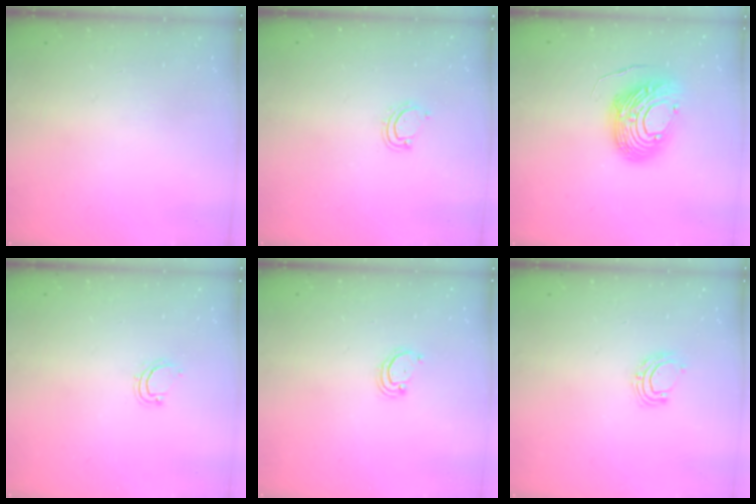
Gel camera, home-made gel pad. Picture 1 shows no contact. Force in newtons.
{"total": 4.9, "press": 4.9, "slide": 0.3}
{"total": 14.0, "press": 14.0, "slide": 1.1}
{"total": 4.7, "press": 4.6, "slide": 0.9}
{"total": 2.4, "press": 2.4, "slide": 0.2}
{"total": 7.6, "press": 7.5, "slide": 0.9}